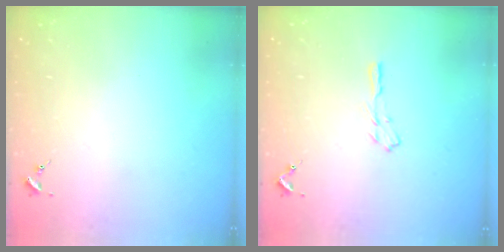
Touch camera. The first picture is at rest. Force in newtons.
{"total": 3.5, "press": 3.5, "slide": 0.4}